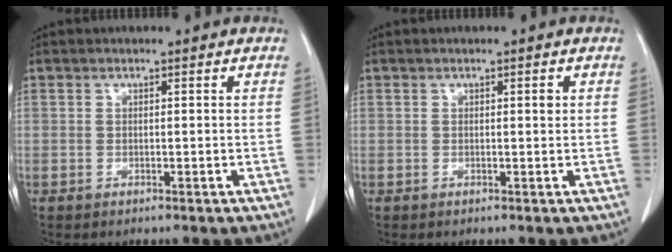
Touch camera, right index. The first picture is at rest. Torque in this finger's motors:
{"motor_torque": [0.13, -0.09, 0.00, 0.01]}